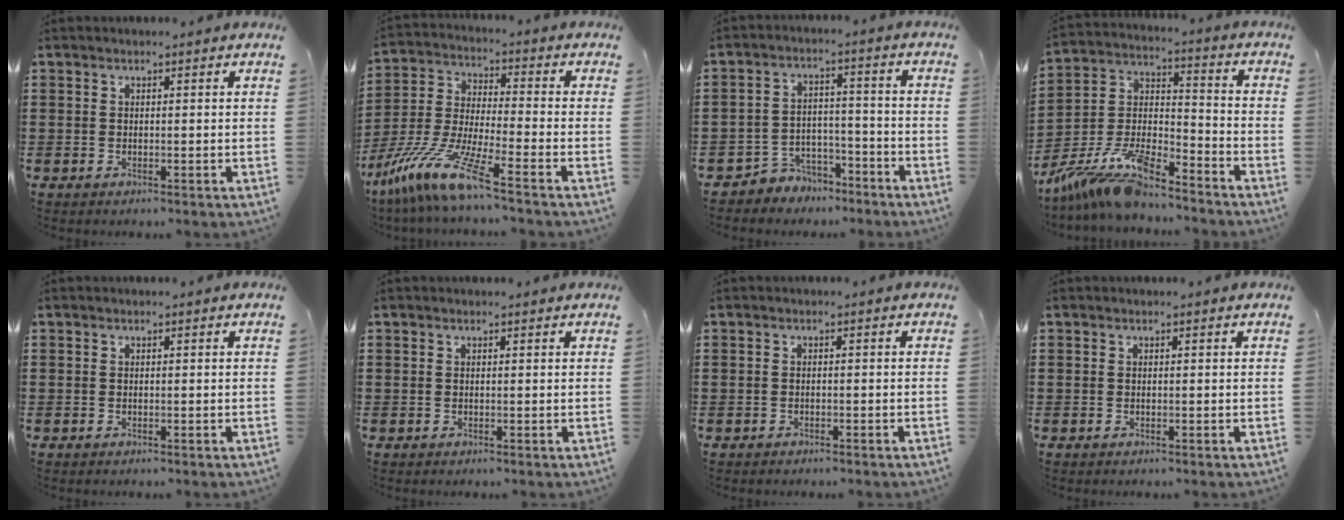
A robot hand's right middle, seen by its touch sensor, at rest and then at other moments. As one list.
[{"total": 11.7, "force": [-9.1, 0.2, 7.4], "torque": [-0.171, -0.005, -0.188]}, {"total": 4.7, "force": [-4.3, 1.8, 0.0], "torque": [-0.010, 0.008, -0.091]}, {"total": 11.4, "force": [-10.0, 1.9, 5.2], "torque": [-0.113, 0.014, -0.200]}, {"total": 0.0}, {"total": 0.0}, {"total": 0.9, "force": [-0.8, 0.4, 0.0], "torque": [-0.002, 0.002, -0.019]}, {"total": 0.0}]